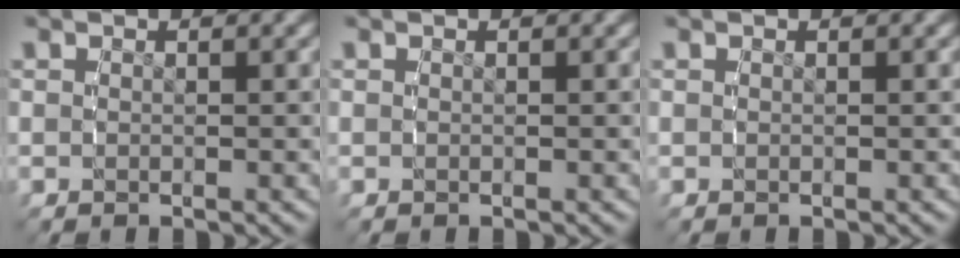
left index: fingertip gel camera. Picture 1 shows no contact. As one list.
[{"total": 0.0}, {"total": 0.0}]